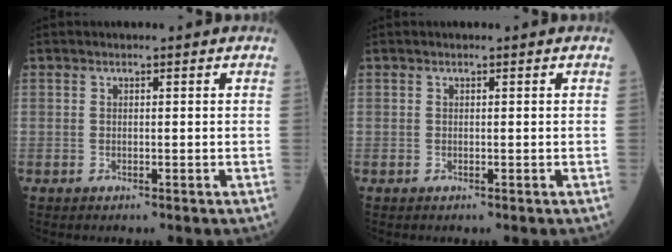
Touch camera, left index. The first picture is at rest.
{"total": 0.0}